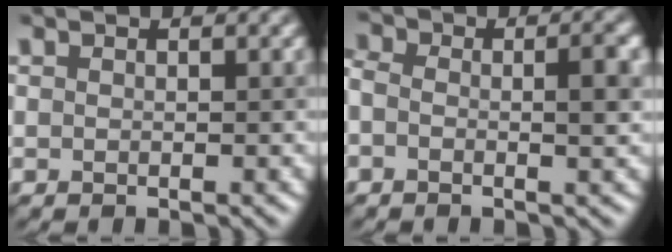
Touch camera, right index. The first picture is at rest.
{"total": 4.0, "force": [-0.4, 1.9, 3.5], "torque": [-0.047, 0.023, -0.018]}